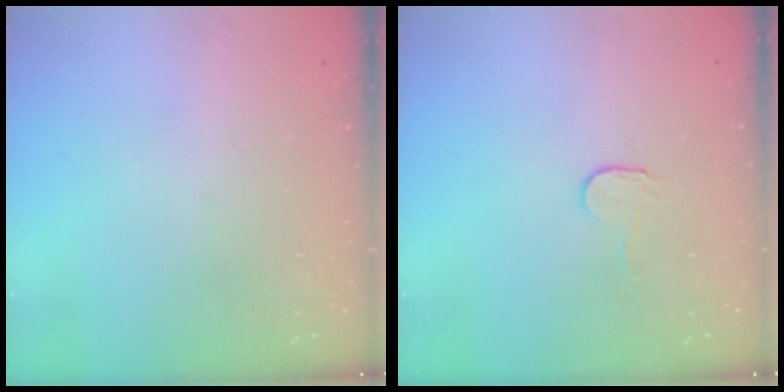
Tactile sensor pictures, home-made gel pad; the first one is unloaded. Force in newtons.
{"total": 2.9, "press": 2.9, "slide": 0.3}